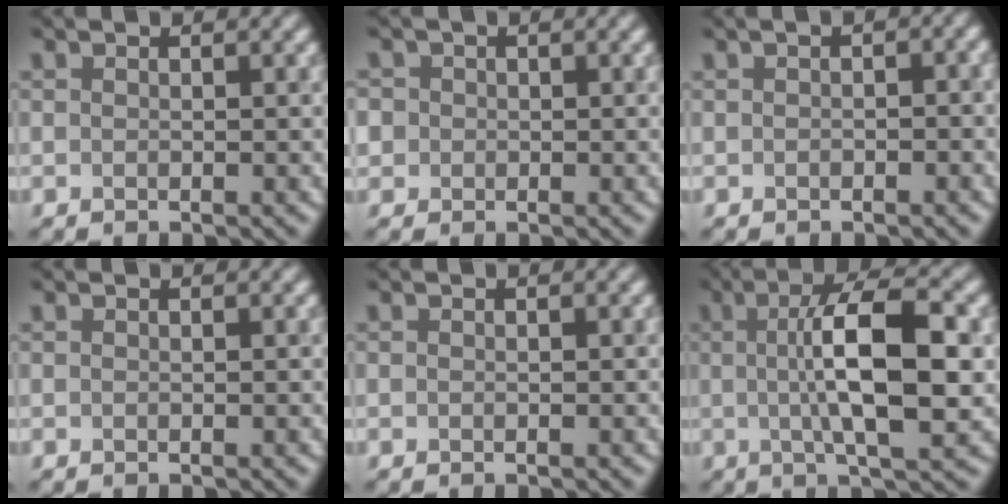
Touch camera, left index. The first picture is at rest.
{"total": 2.9, "force": [0.7, 2.6, 1.0], "torque": [-0.001, 0.017, -0.007]}
{"total": 2.1, "force": [0.1, 1.0, 1.8], "torque": [-0.020, 0.004, -0.004]}
{"total": 0.0}
{"total": 0.0}
{"total": 9.1, "force": [0.6, 2.5, 8.7], "torque": [-0.128, 0.008, 0.005]}